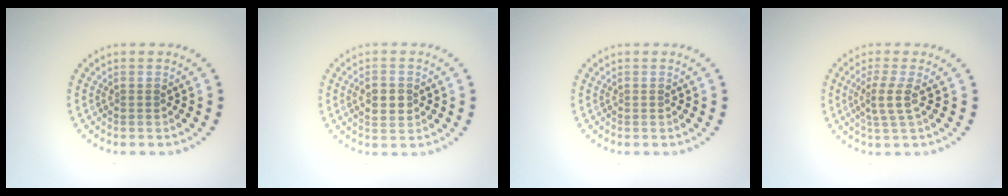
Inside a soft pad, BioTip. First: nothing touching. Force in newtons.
{"total": 2.6, "press": 2.6, "slide": 0.1}
{"total": 0.0}
{"total": 2.2, "press": 1.7, "slide": 1.4}